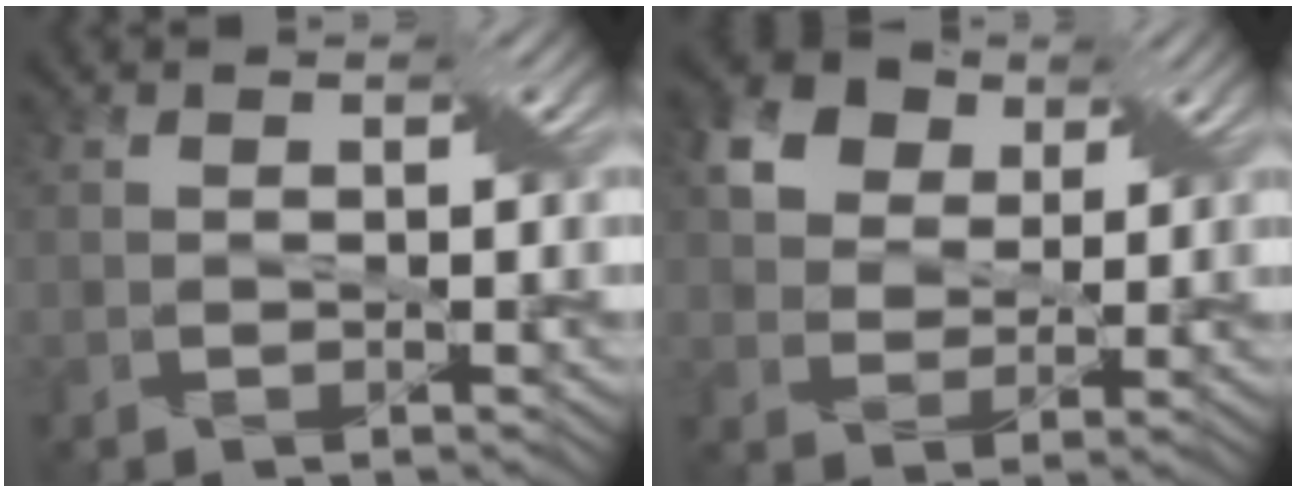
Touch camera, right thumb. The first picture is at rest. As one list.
[{"total": 7.9, "force": [4.0, 5.7, 3.6], "torque": [-0.110, 0.015, 0.068]}]